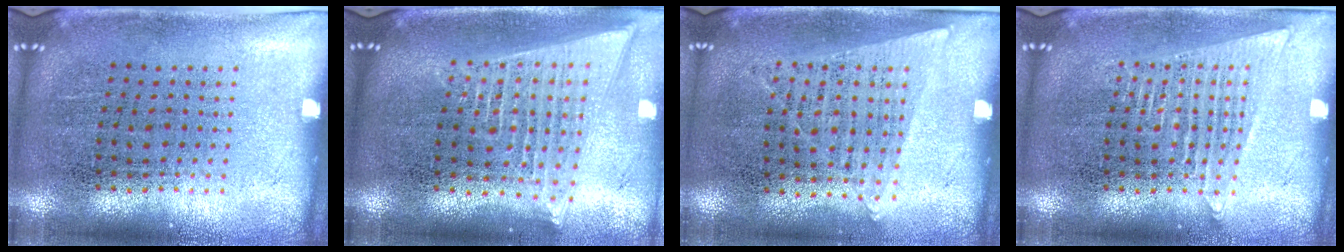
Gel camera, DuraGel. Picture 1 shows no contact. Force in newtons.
{"total": 2.1, "press": 1.8, "slide": 1.1}
{"total": 1.3, "press": 1.1, "slide": 0.6}
{"total": 1.8, "press": 1.8, "slide": 0.3}